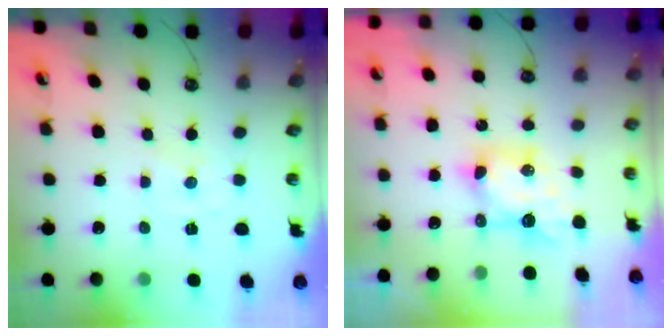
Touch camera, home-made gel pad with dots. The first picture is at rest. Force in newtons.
{"total": 7.1, "press": 7.1, "slide": 0.8}